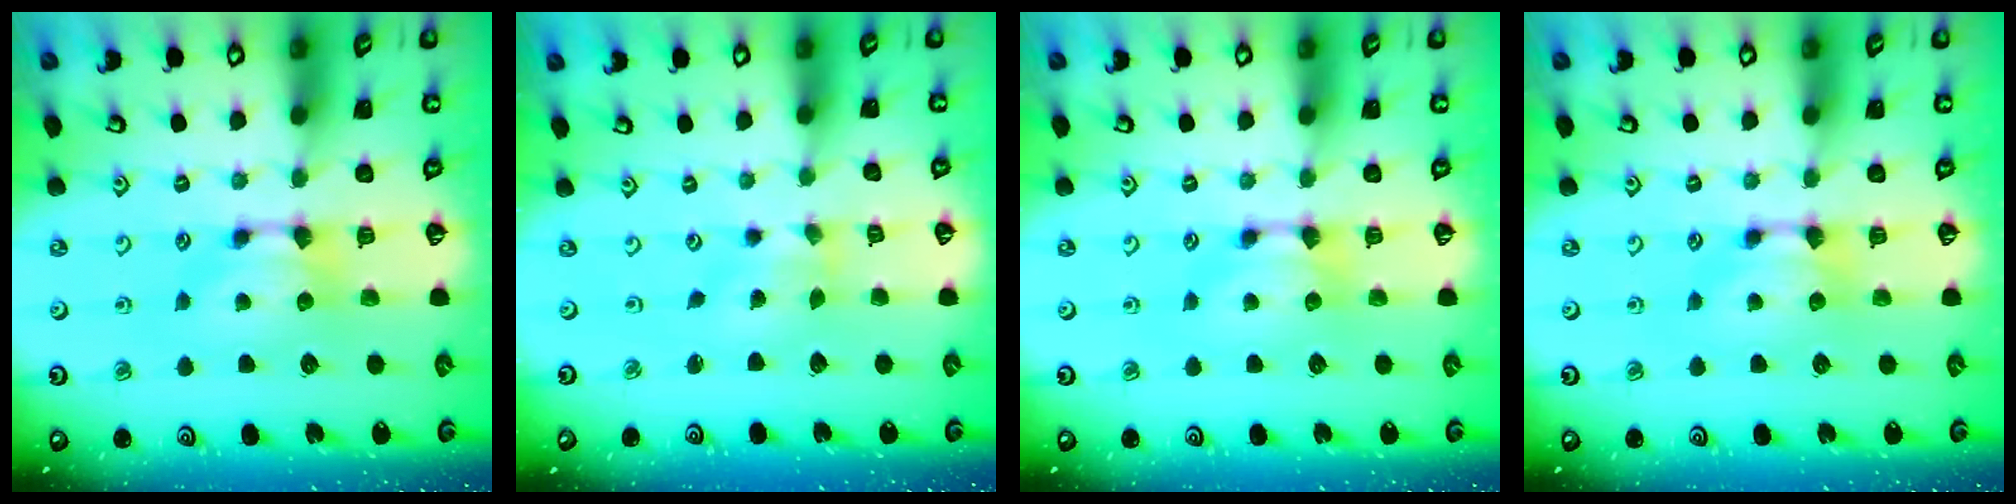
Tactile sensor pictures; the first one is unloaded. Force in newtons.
{"total": 1.3, "press": 0.7, "slide": 1.1}
{"total": 0.0}
{"total": 0.0}